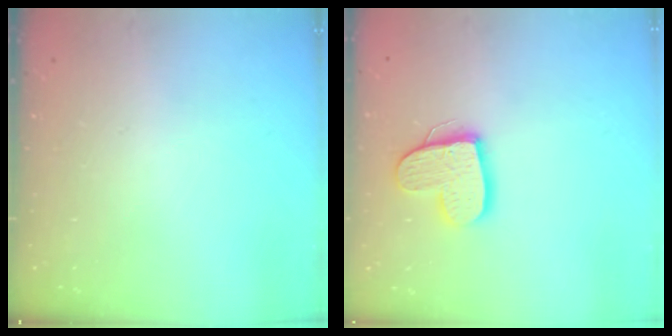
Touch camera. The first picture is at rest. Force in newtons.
{"total": 13.7, "press": 13.6, "slide": 1.1}